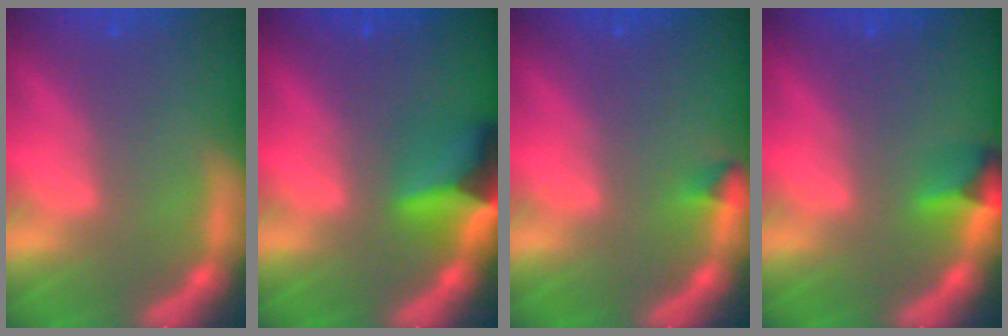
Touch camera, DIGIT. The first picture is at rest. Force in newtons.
{"total": 5.9}
{"total": 0.9}
{"total": 2.4}